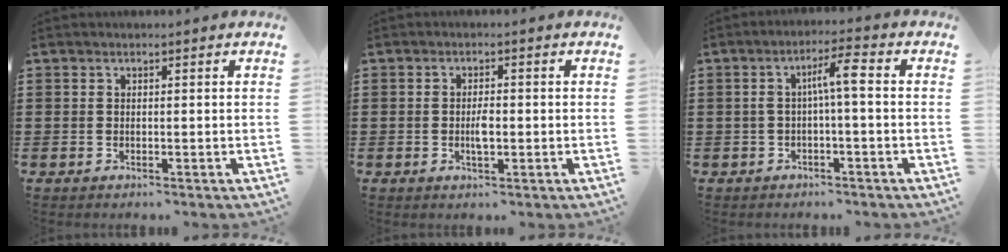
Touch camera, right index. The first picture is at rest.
{"total": 2.8, "force": [-0.5, 0.8, 2.6], "torque": [-0.056, -0.003, -0.012]}
{"total": 4.9, "force": [-0.1, 0.7, 4.9], "torque": [-0.093, 0.012, -0.009]}